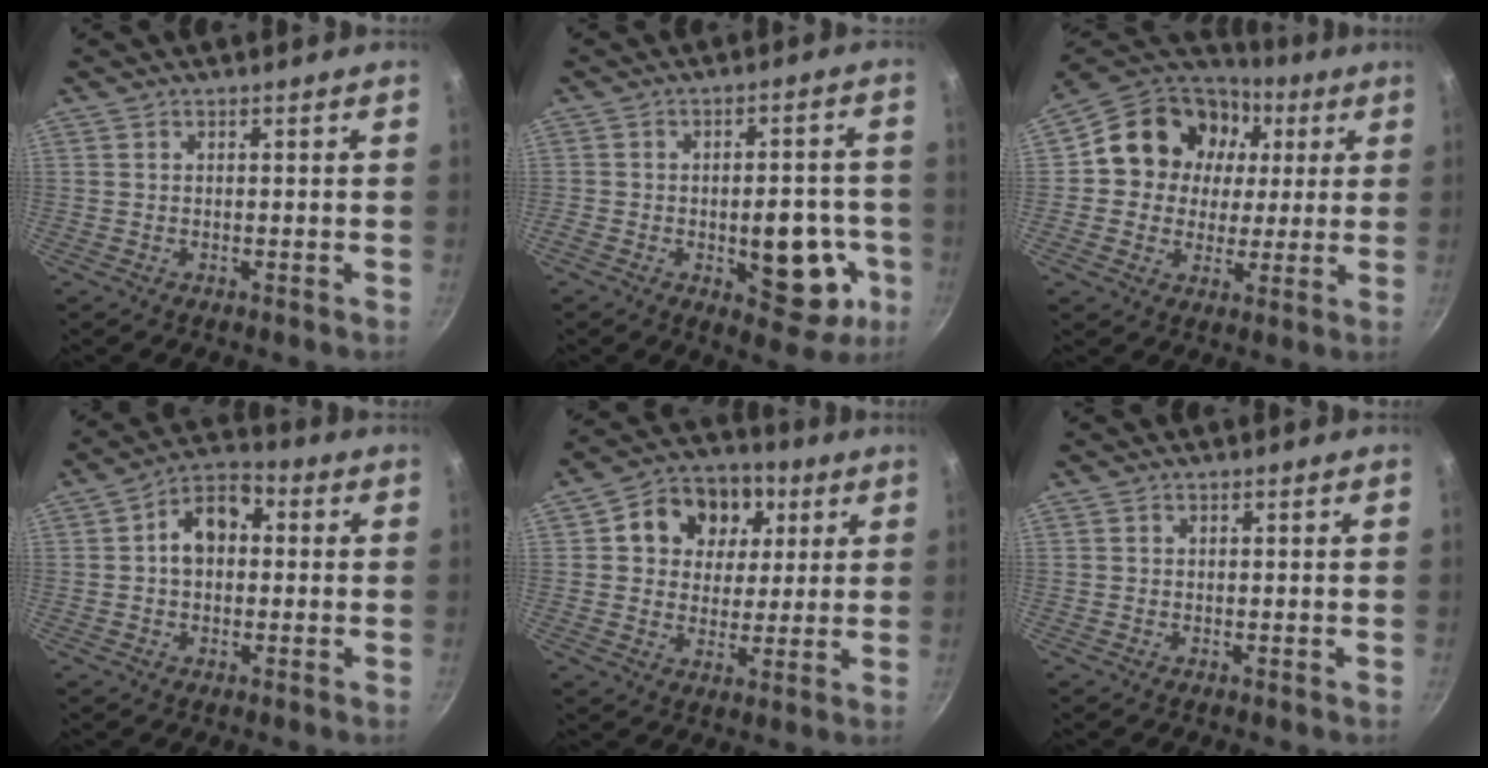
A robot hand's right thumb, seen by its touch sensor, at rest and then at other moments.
{"total": 14.3, "force": [-4.0, 7.4, 11.6], "torque": [-0.095, 0.019, -0.047]}
{"total": 16.9, "force": [3.9, 14.7, 7.5], "torque": [-0.109, 0.016, 0.053]}
{"total": 9.1, "force": [1.0, 6.5, 6.3], "torque": [-0.065, 0.027, 0.001]}
{"total": 13.7, "force": [4.3, 11.2, 6.6], "torque": [-0.081, 0.005, 0.056]}
{"total": 0.0}